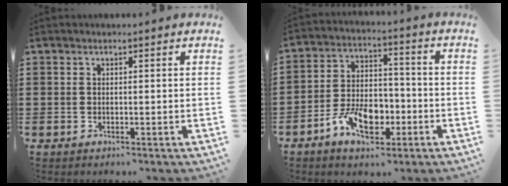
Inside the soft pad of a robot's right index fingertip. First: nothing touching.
{"total": 9.0, "force": [-4.0, 5.5, 5.9], "torque": [-0.116, 0.009, -0.073]}